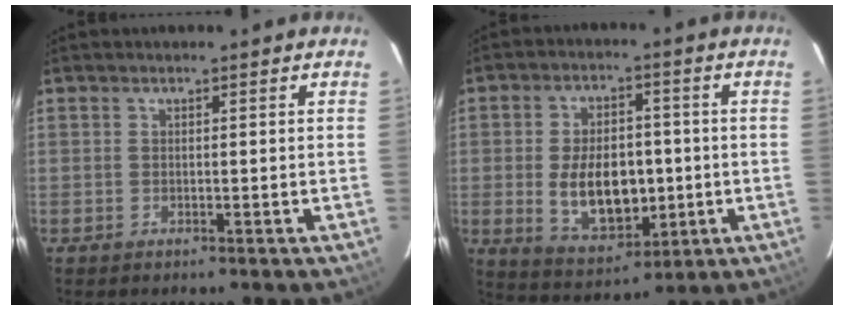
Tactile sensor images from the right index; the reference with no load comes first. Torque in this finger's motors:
{"motor_torque": [0.59, 0.01, 0.72, 0.17]}